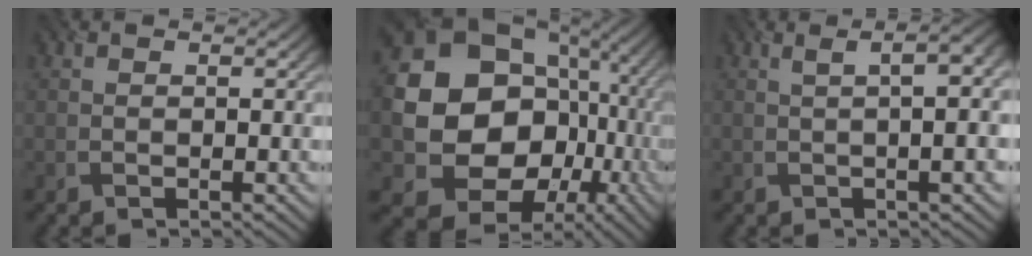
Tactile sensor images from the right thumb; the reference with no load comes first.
{"total": 21.8, "force": [0.2, 19.1, 10.5], "torque": [-0.216, -0.043, 0.012]}
{"total": 7.4, "force": [1.0, 2.1, 7.1], "torque": [-0.070, 0.029, 0.006]}